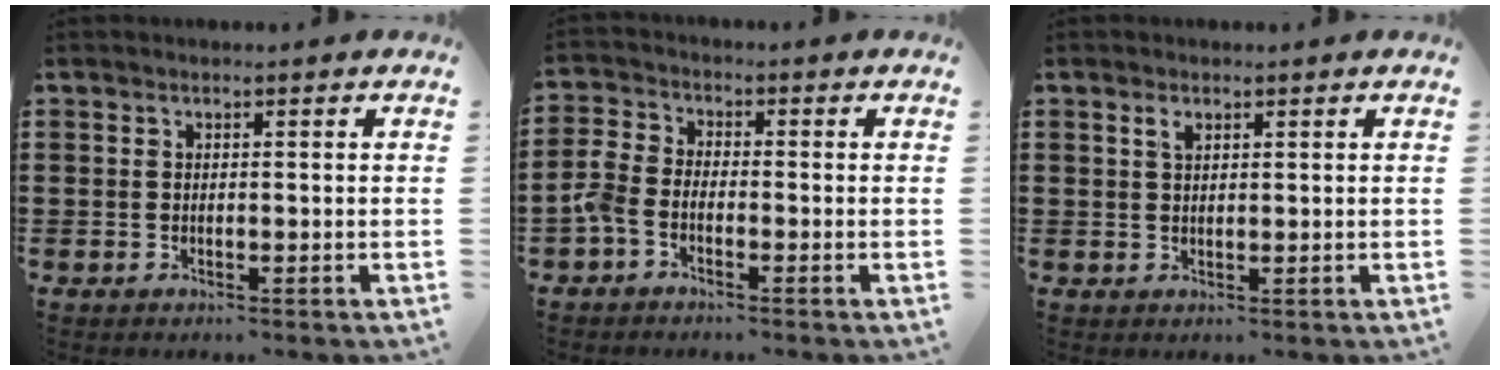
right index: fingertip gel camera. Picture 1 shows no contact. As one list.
[{"total": 3.3, "force": [-2.4, 1.4, 1.9], "torque": [-0.062, -0.004, -0.055]}, {"total": 1.4, "force": [0.8, 0.7, 0.9], "torque": [-0.020, 0.005, 0.013]}]